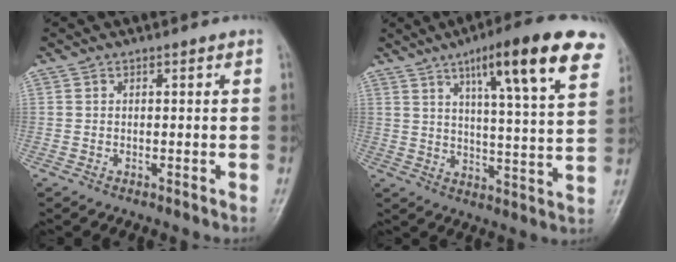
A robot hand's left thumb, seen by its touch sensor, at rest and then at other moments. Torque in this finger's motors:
{"motor_torque": [0.55, 0.49, 1.64, -1.13, 0.19]}